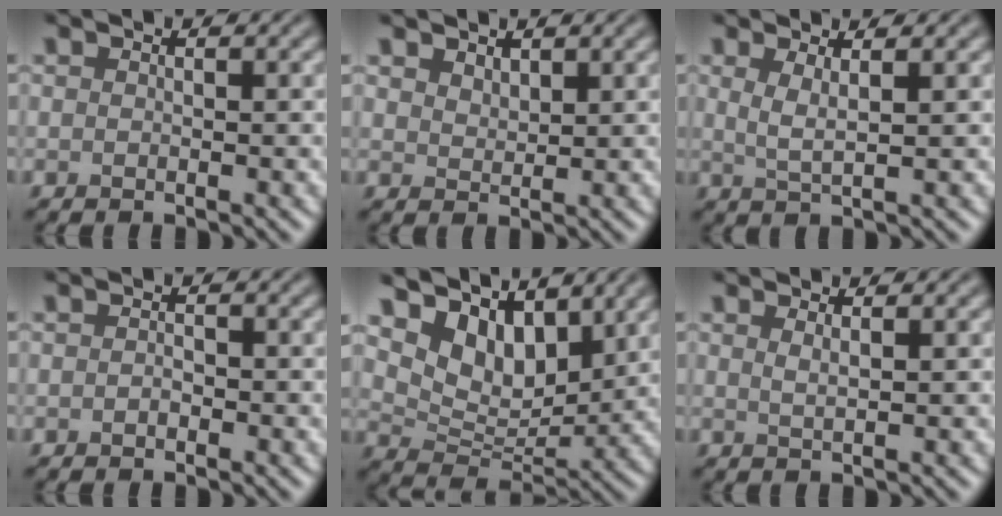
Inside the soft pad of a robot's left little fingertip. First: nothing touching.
{"total": 1.6, "force": [1.3, 0.8, 0.5], "torque": [-0.012, -0.001, 0.028]}
{"total": 2.2, "force": [0.9, 0.5, 1.9], "torque": [-0.032, -0.004, 0.016]}
{"total": 0.7, "force": [-0.2, 0.5, 0.5], "torque": [-0.008, -0.001, -0.004]}
{"total": 6.8, "force": [4.8, 3.5, 3.3], "torque": [-0.069, -0.004, 0.070]}
{"total": 1.2, "force": [0.7, 0.4, 1.0], "torque": [-0.011, 0.002, 0.009]}